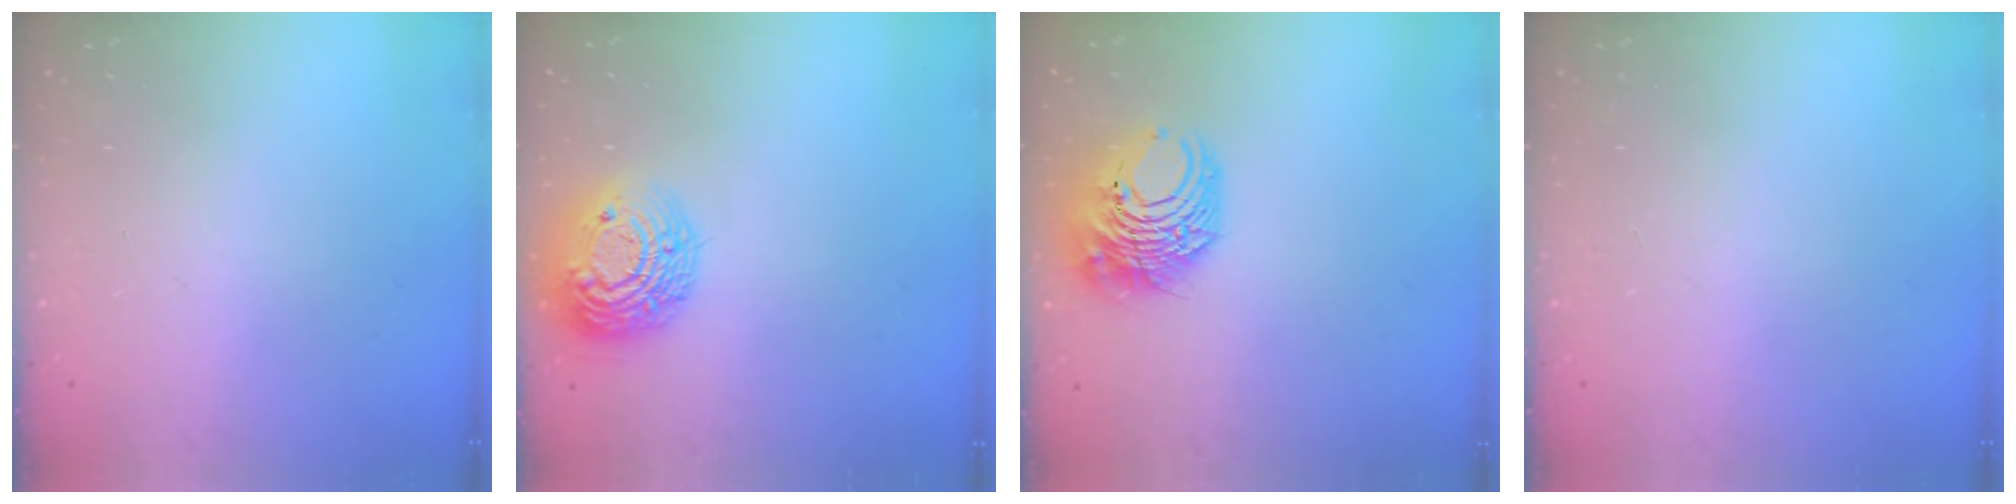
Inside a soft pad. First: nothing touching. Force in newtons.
{"total": 15.1, "press": 15.0, "slide": 1.0}
{"total": 10.7, "press": 10.5, "slide": 1.7}
{"total": 0.0}